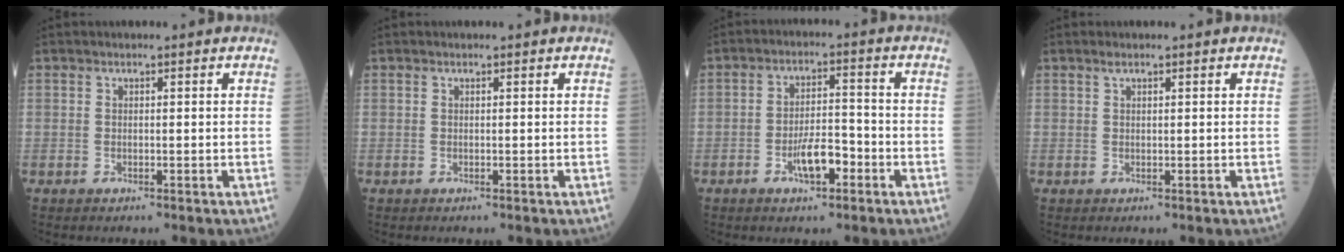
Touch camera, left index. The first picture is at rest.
{"total": 0.0}
{"total": 5.7, "force": [-2.9, 2.1, 4.5], "torque": [-0.087, 0.001, -0.050]}
{"total": 0.9, "force": [0.6, 0.2, 0.6], "torque": [-0.017, 0.007, 0.015]}